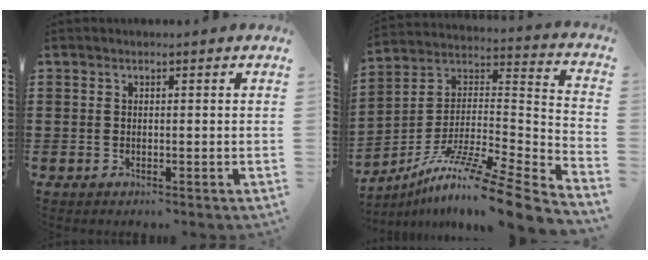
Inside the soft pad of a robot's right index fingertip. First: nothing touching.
{"total": 11.7, "force": [-9.1, 0.1, 7.4], "torque": [-0.122, 0.002, -0.171]}